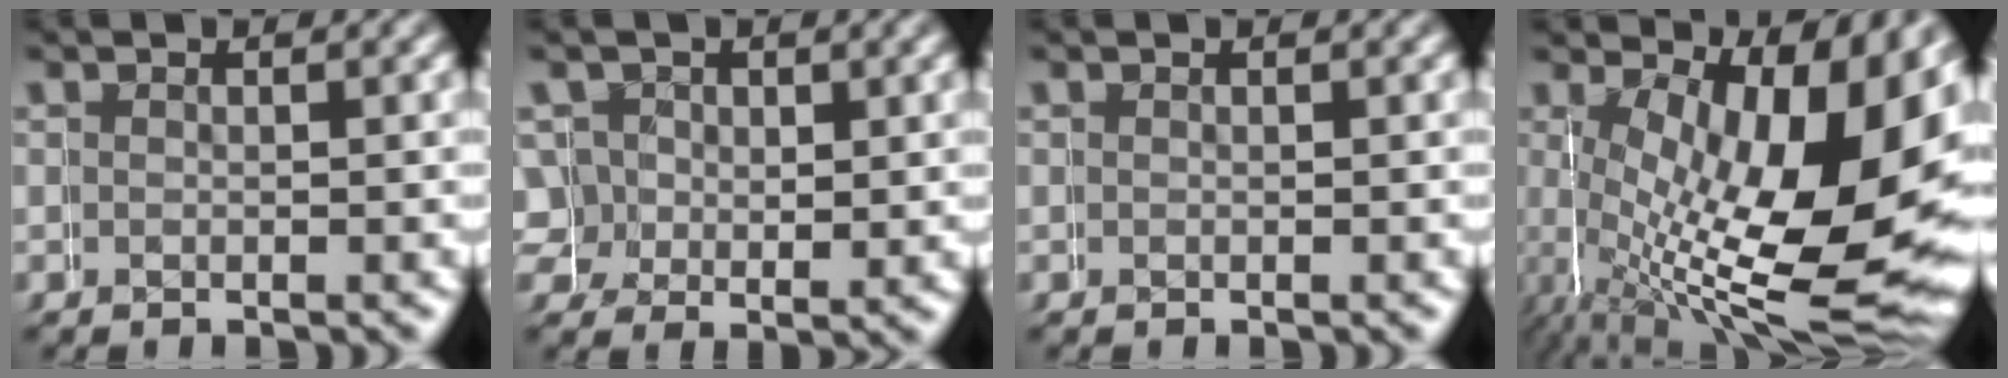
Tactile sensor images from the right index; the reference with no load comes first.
{"total": 4.1, "force": [1.3, 3.8, 0.8], "torque": [-0.044, -0.029, 0.034]}
{"total": 0.0}
{"total": 16.3, "force": [0.0, 7.5, 14.5], "torque": [-0.235, -0.044, 0.034]}